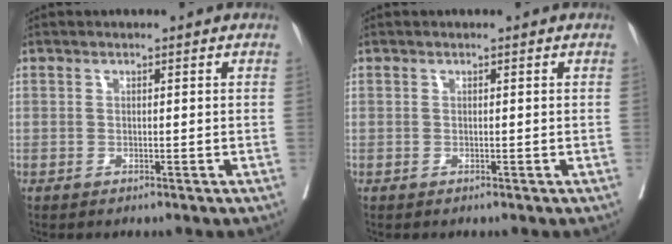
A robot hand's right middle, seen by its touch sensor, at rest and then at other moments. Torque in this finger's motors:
{"motor_torque": [-0.01, 0.09, 0.00, 0.00]}